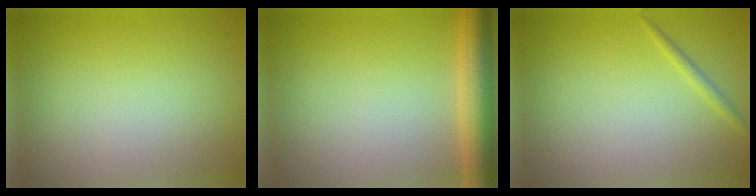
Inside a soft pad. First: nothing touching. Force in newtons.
{"total": 5.1, "press": 5.1, "slide": 0.2}
{"total": 0.9, "press": 0.9, "slide": 0.1}